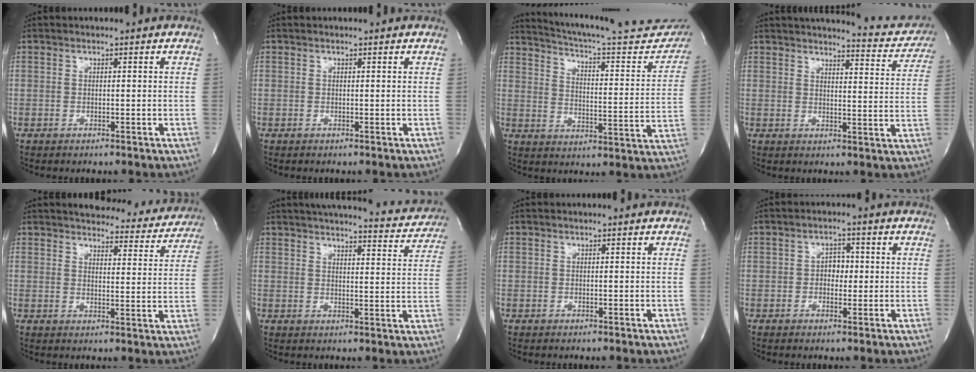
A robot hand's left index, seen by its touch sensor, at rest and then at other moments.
{"total": 0.6, "force": [0.6, 0.1, 0.1], "torque": [-0.003, 0.005, 0.006]}
{"total": 25.3, "force": [23.4, 3.3, 9.0], "torque": [-0.130, -0.070, 0.291]}
{"total": 15.1, "force": [14.3, 2.6, 4.1], "torque": [-0.035, -0.035, 0.152]}
{"total": 16.3, "force": [15.3, 4.2, 3.7], "torque": [-0.021, -0.026, 0.170]}
{"total": 19.2, "force": [18.1, 2.8, 6.0], "torque": [-0.083, -0.027, 0.213]}
{"total": 0.0}
{"total": 2.6, "force": [-0.1, 1.8, 1.9], "torque": [-0.024, 0.007, -0.002]}